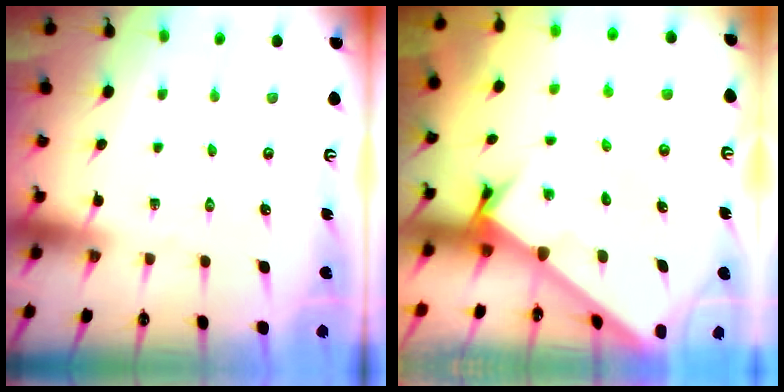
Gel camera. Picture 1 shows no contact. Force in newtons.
{"total": 1.8, "press": 1.8, "slide": 0.2}